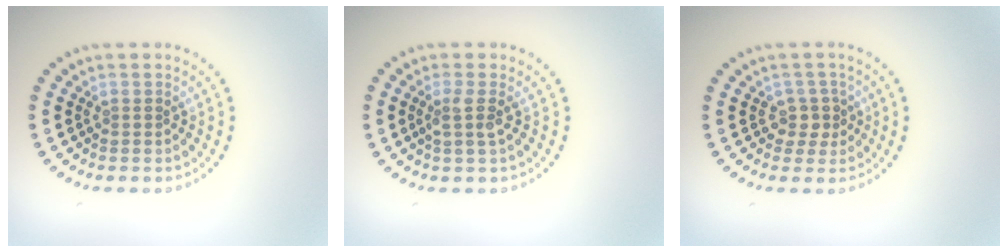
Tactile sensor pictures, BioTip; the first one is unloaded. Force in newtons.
{"total": 1.7, "press": 1.3, "slide": 1.2}
{"total": 2.0, "press": 1.6, "slide": 1.2}